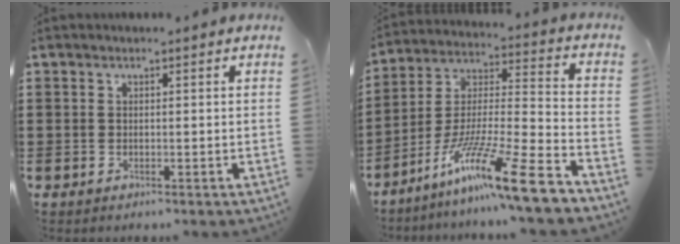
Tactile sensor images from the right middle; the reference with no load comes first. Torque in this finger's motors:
{"motor_torque": [2.14, 0.00, 0.59, 0.21]}